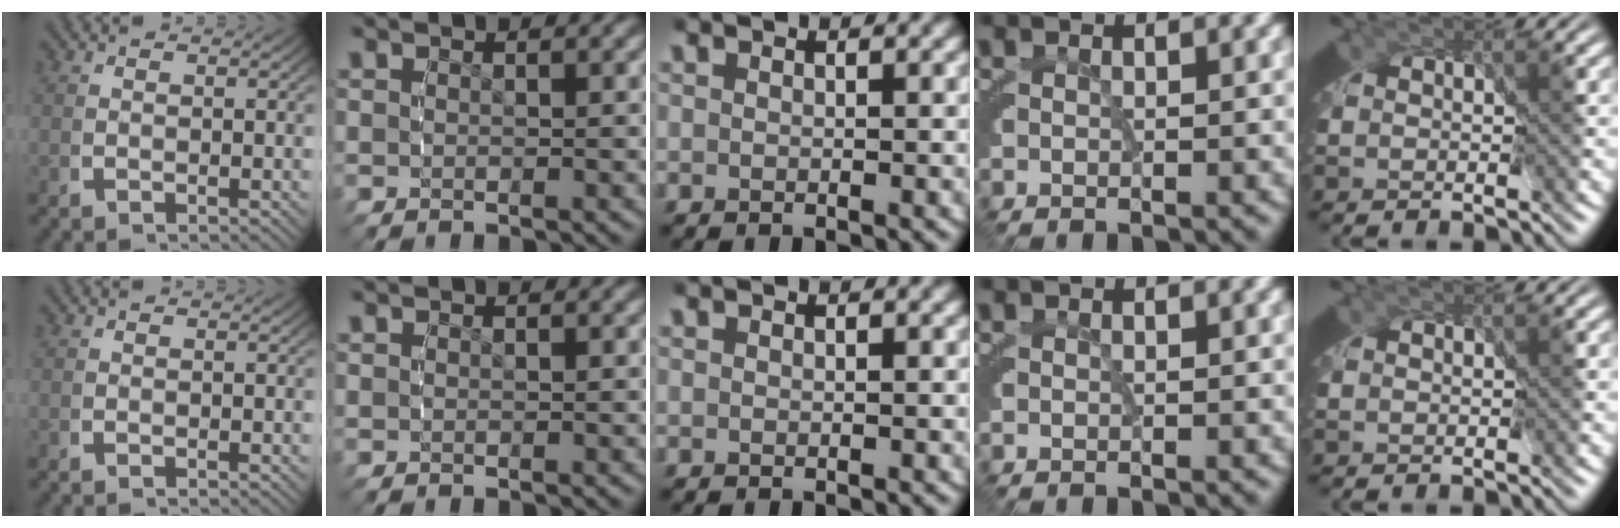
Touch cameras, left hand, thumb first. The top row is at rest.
{}